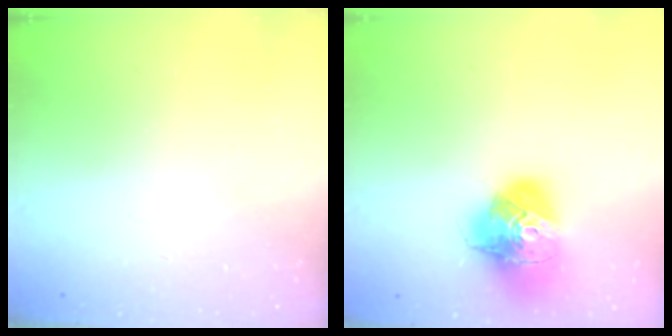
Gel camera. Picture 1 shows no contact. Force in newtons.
{"total": 17.5, "press": 17.4, "slide": 2.0}